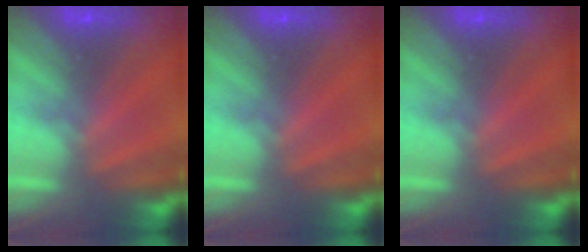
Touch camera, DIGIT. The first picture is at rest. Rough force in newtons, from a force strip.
{"total": 0.0}
{"total": 0.0}